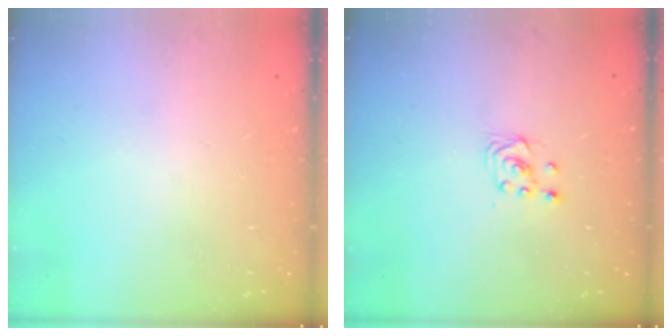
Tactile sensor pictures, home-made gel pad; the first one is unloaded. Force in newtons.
{"total": 2.6, "press": 2.4, "slide": 1.0}